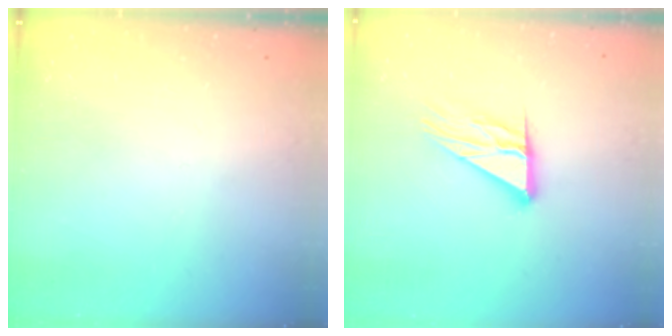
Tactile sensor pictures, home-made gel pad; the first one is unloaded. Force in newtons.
{"total": 11.7, "press": 11.7, "slide": 0.9}